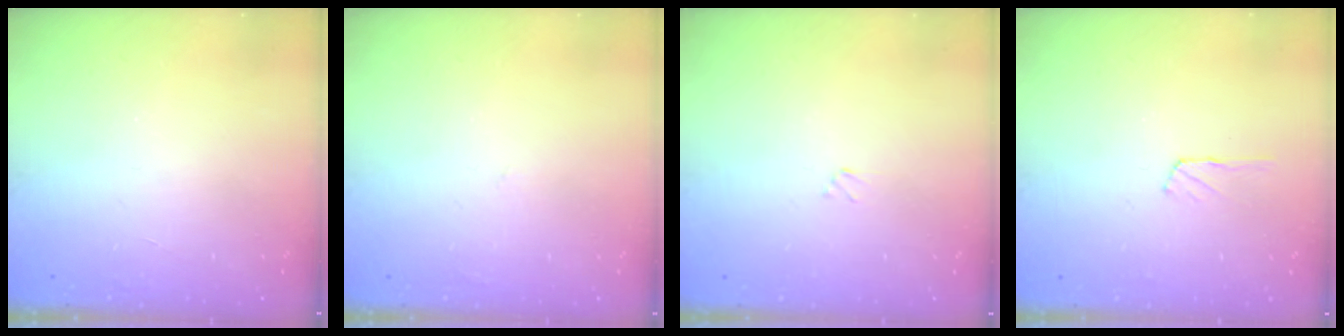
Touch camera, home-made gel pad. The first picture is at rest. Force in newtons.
{"total": 2.5, "press": 2.5, "slide": 0.3}
{"total": 1.2, "press": 1.2, "slide": 0.1}
{"total": 4.0, "press": 3.9, "slide": 0.4}